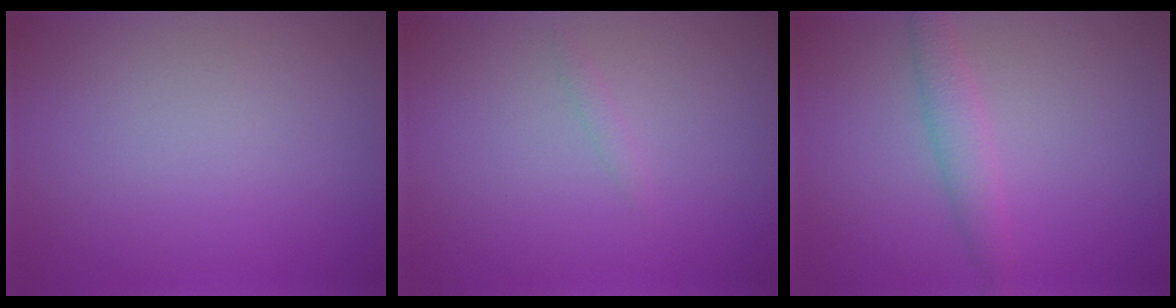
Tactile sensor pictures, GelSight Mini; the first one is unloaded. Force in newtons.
{"total": 0.6, "press": 0.6, "slide": 0.0}
{"total": 2.2, "press": 2.2, "slide": 0.0}